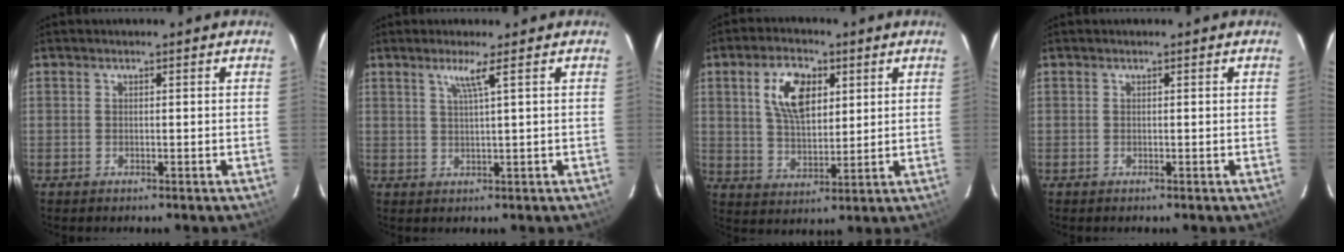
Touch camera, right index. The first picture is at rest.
{"total": 2.8, "force": [1.5, -0.9, 2.3], "torque": [-0.037, -0.002, 0.031]}
{"total": 10.0, "force": [3.7, 5.4, 7.6], "torque": [-0.143, 0.017, 0.071]}
{"total": 0.0}